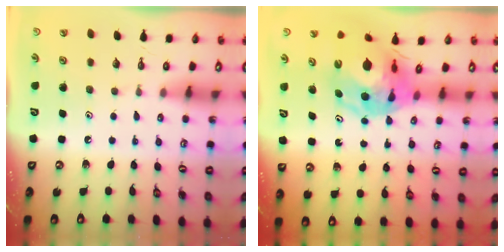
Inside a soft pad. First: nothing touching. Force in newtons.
{"total": 13.7, "press": 13.6, "slide": 1.6}